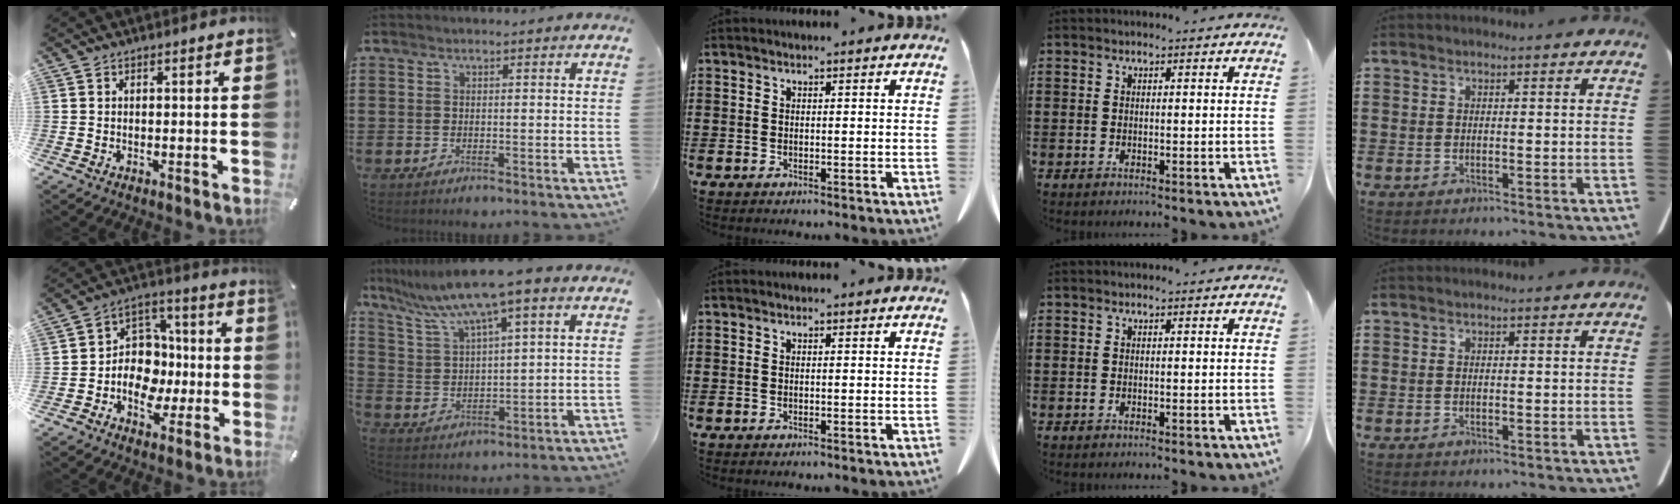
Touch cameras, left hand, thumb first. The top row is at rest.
{"thumb": {"total": 11.6, "force": [-3.3, 10.0, 4.9], "torque": [-0.070, 0.032, -0.051]}, "index": {"total": 8.9, "force": [6.6, 0.5, 6.1], "torque": [-0.135, -0.026, 0.112]}}